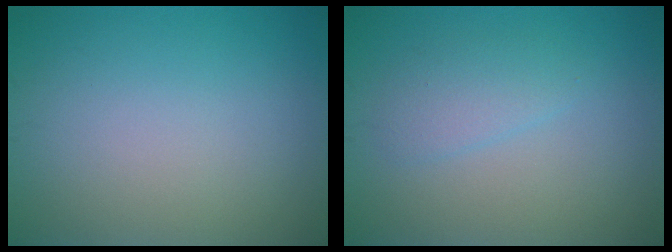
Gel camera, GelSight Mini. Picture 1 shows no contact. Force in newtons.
{"total": 2.0, "press": 2.0, "slide": 0.1}